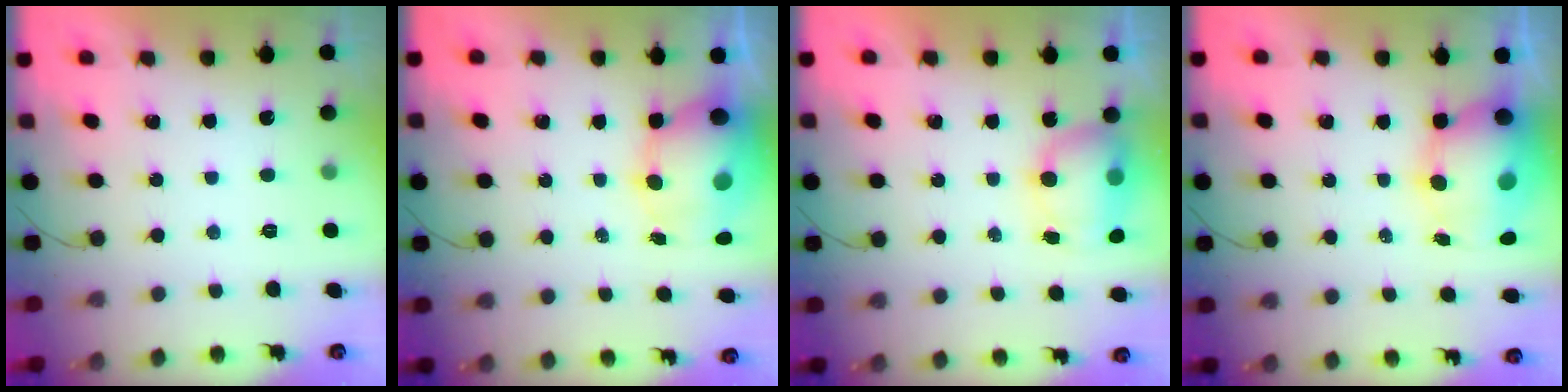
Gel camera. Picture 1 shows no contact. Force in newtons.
{"total": 9.4, "press": 9.1, "slide": 2.3}
{"total": 7.6, "press": 7.2, "slide": 2.3}
{"total": 11.1, "press": 10.7, "slide": 2.9}